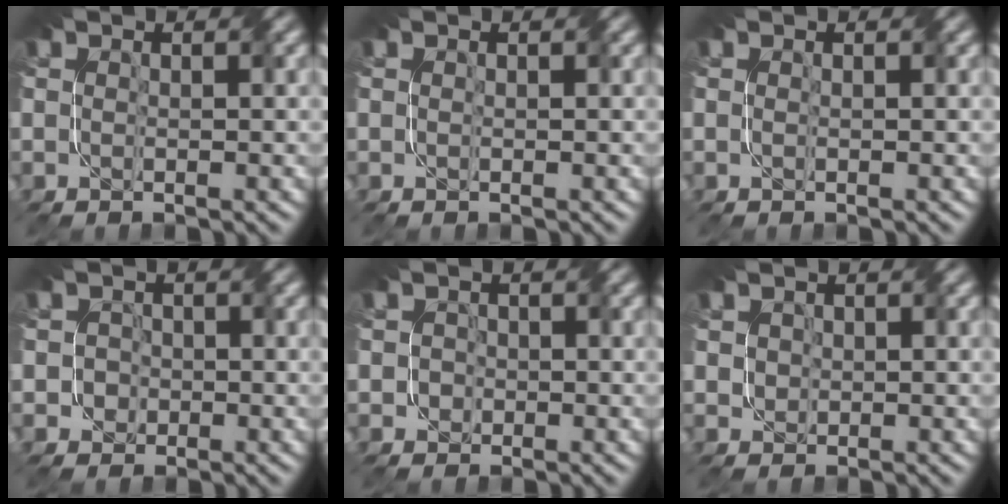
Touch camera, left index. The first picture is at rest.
{"total": 0.0}
{"total": 0.0}
{"total": 1.6, "force": [-0.7, 1.4, 0.2], "torque": [0.011, 0.014, -0.019]}
{"total": 1.0, "force": [-0.4, 0.9, 0.2], "torque": [0.009, 0.008, -0.010]}
{"total": 1.4, "force": [0.4, 1.2, 0.6], "torque": [-0.017, 0.010, 0.016]}